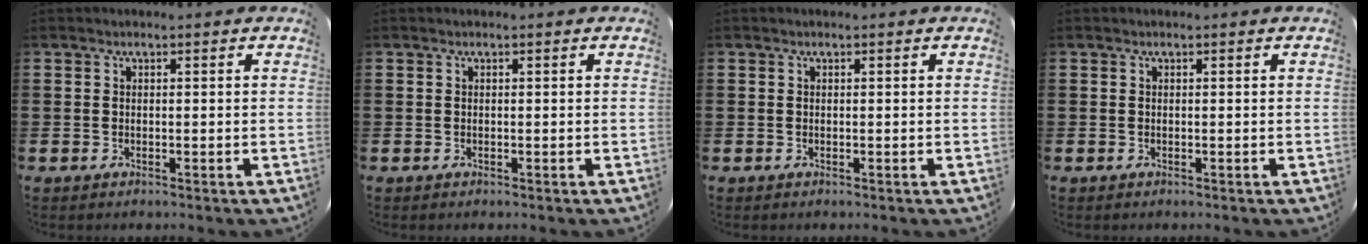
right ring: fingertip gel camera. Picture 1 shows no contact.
{"total": 0.0}
{"total": 0.0}
{"total": 0.0}